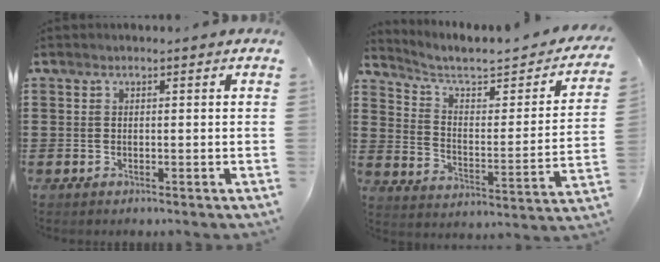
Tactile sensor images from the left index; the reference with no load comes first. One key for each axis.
{"total": 5.0, "fx": 4.0, "fy": 1.4, "fz": 2.8, "tx": -0.078, "ty": -0.031, "tz": 0.060}